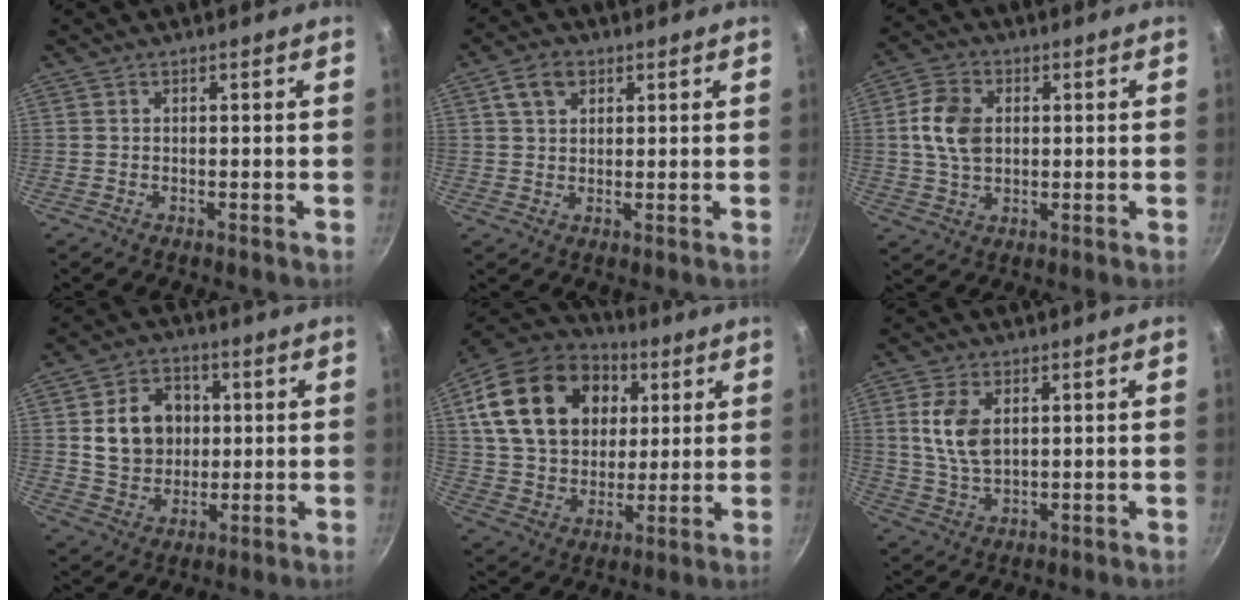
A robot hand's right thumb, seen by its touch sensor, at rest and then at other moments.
{"total": 5.2, "force": [2.2, 3.7, 3.0], "torque": [-0.042, 0.002, 0.037]}
{"total": 9.2, "force": [1.1, 6.5, 6.4], "torque": [-0.107, 0.010, 0.017]}
{"total": 12.2, "force": [1.8, 10.0, 6.8], "torque": [-0.087, 0.004, 0.034]}
{"total": 25.5, "force": [7.2, 18.6, 15.9], "torque": [-0.265, 0.004, 0.128]}
{"total": 8.3, "force": [1.9, 4.9, 6.4], "torque": [-0.121, -0.009, 0.040]}